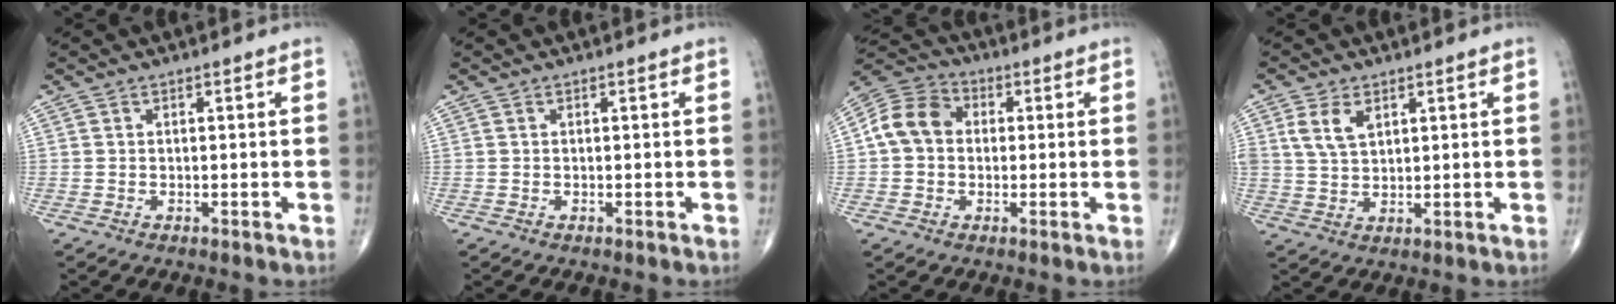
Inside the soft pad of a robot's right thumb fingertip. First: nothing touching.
{"total": 0.0}
{"total": 9.3, "force": [0.5, 7.5, 5.5], "torque": [-0.094, 0.028, -0.004]}
{"total": 5.5, "force": [2.4, 3.2, 3.8], "torque": [-0.068, -0.007, 0.053]}